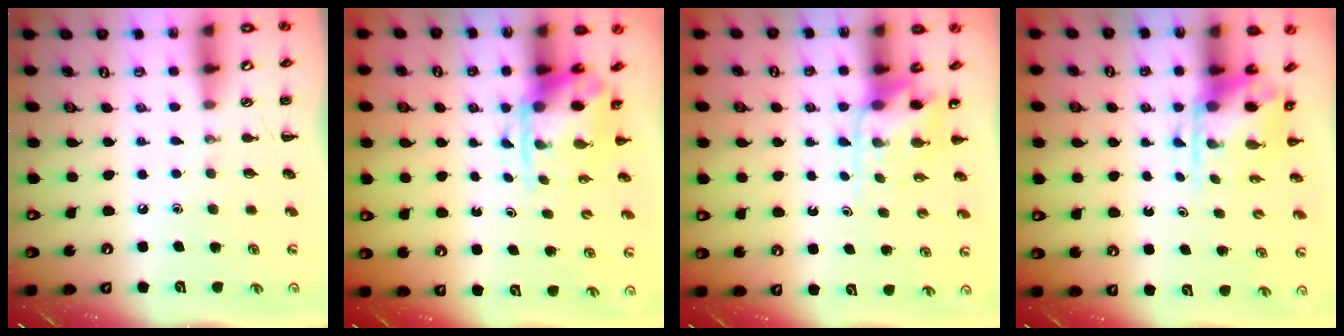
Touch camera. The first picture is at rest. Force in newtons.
{"total": 3.7, "press": 3.6, "slide": 0.9}
{"total": 4.8, "press": 4.8, "slide": 0.3}
{"total": 3.9, "press": 3.8, "slide": 0.7}